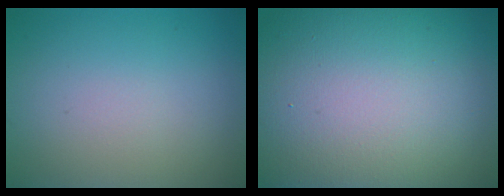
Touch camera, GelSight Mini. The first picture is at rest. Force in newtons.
{"total": 22.5, "press": 22.5, "slide": 1.0}